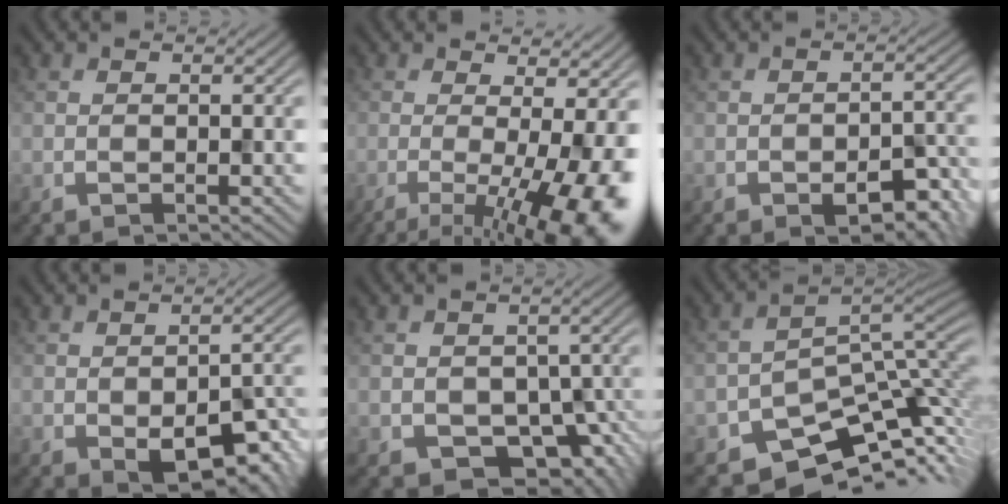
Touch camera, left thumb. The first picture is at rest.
{"total": 11.2, "force": [-3.1, 3.4, 10.2], "torque": [-0.136, -0.017, -0.026]}
{"total": 4.7, "force": [-3.1, 1.4, 3.3], "torque": [-0.047, -0.002, -0.032]}
{"total": 7.1, "force": [-3.4, 3.2, 5.3], "torque": [-0.079, -0.017, -0.033]}
{"total": 6.5, "force": [-3.3, 4.6, 3.2], "torque": [-0.051, -0.033, -0.027]}
{"total": 8.4, "force": [-5.3, 4.9, 4.2], "torque": [-0.061, -0.020, -0.078]}